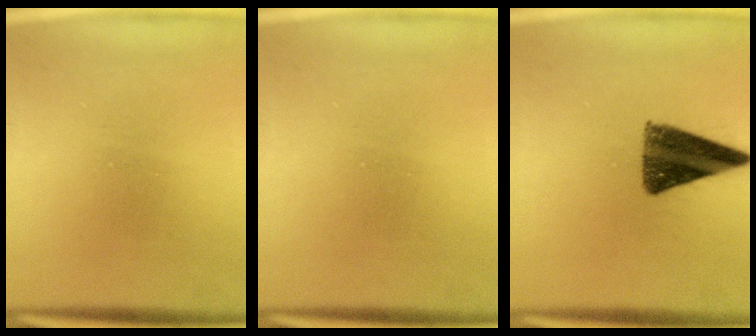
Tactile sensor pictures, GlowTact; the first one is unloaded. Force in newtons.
{"total": 0.0}
{"total": 11.1}